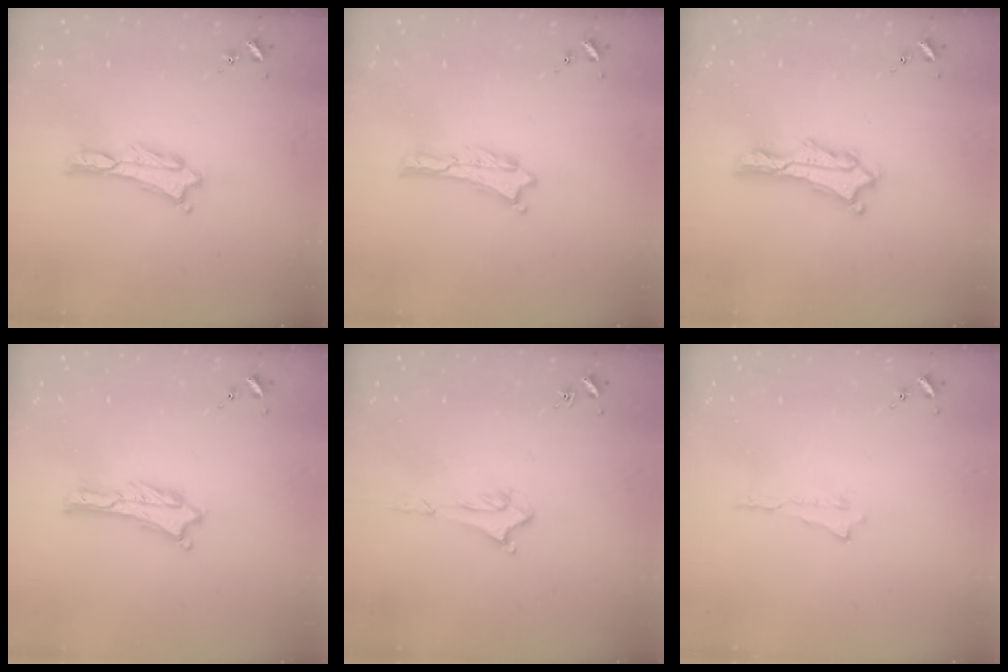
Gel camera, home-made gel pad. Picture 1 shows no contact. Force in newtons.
{"total": 0.0}
{"total": 2.2, "press": 2.2, "slide": 0.3}
{"total": 0.0}
{"total": 1.5, "press": 1.5, "slide": 0.2}
{"total": 0.0}